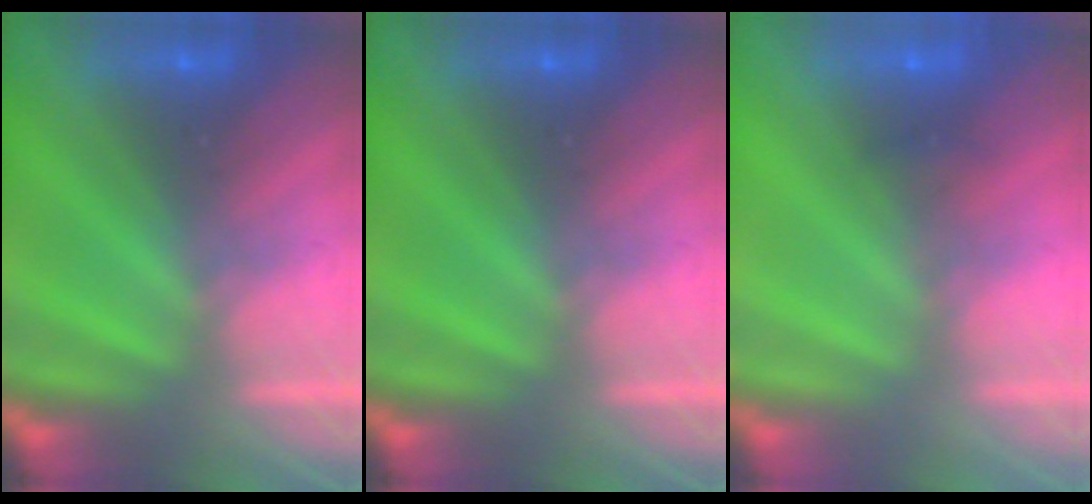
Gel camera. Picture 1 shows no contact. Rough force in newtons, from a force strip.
{"total": 0.0}
{"total": 1.7}